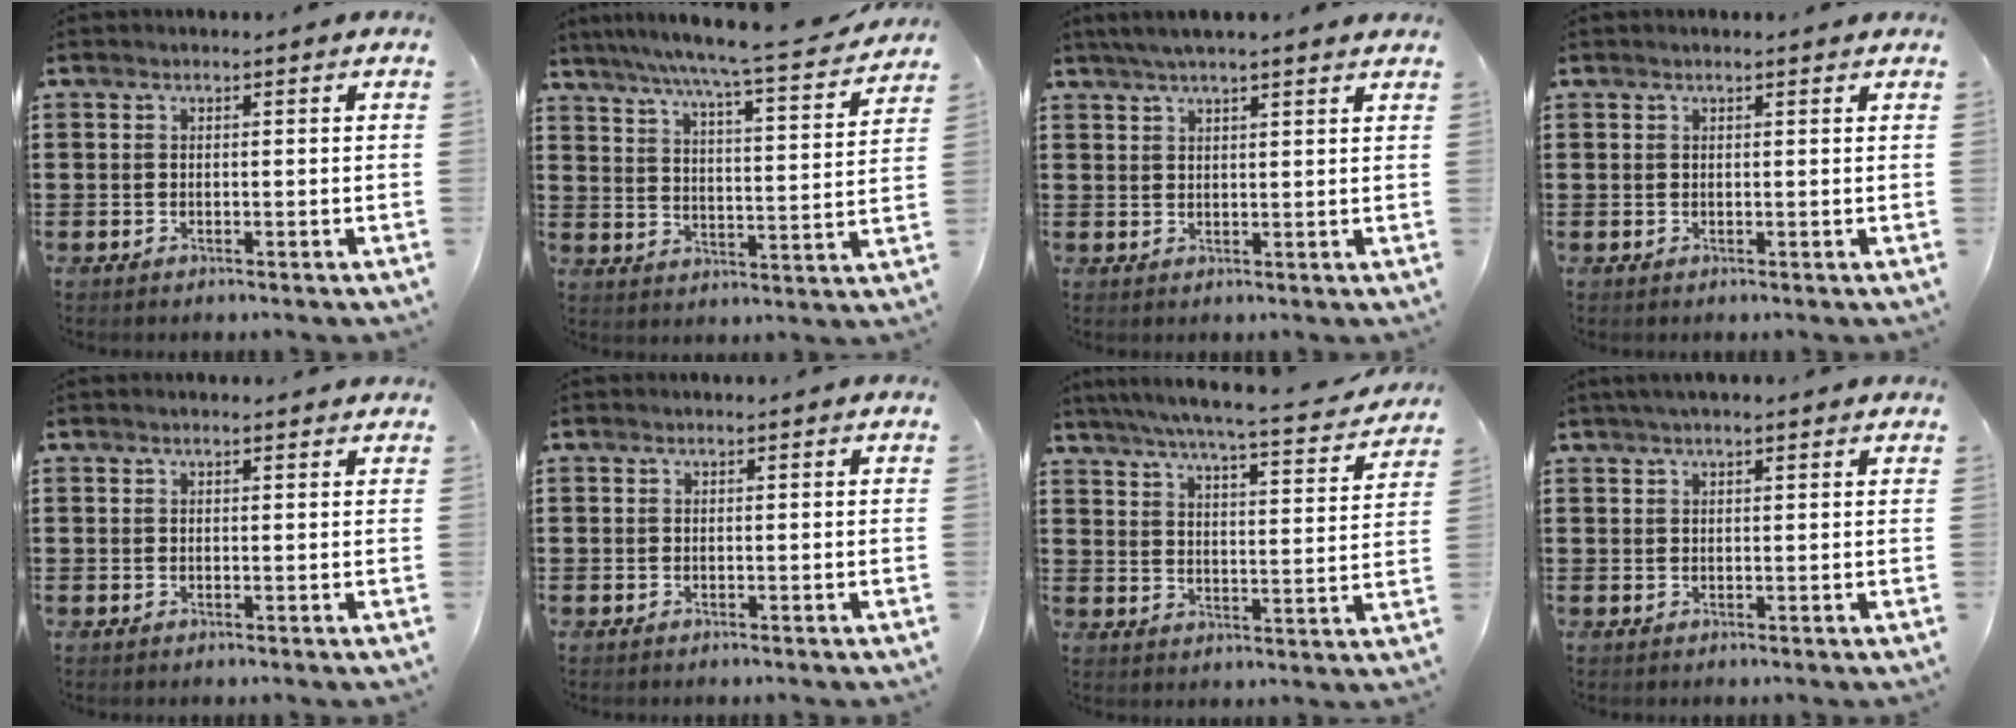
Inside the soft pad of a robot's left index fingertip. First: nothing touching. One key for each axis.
{"total": 6.6, "fx": 5.7, "fy": -0.7, "fz": 3.2, "tx": -0.086, "ty": -0.044, "tz": 0.089}
{"total": 3.4, "fx": 2.8, "fy": 0.1, "fz": 1.9, "tx": -0.042, "ty": 0.002, "tz": 0.051}
{"total": 0.5, "fx": 0.4, "fy": 0.0, "fz": 0.3, "tx": -0.007, "ty": 0.000, "tz": 0.008}
{"total": 0.6, "fx": 0.5, "fy": 0.1, "fz": 0.3, "tx": -0.008, "ty": 0.002, "tz": 0.009}
{"total": 0.0}
{"total": 5.8, "fx": 5.2, "fy": -0.2, "fz": 2.6, "tx": -0.073, "ty": -0.037, "tz": 0.084}
{"total": 1.8, "fx": 1.4, "fy": 0.3, "fz": 1.2, "tx": -0.024, "ty": 0.003, "tz": 0.026}